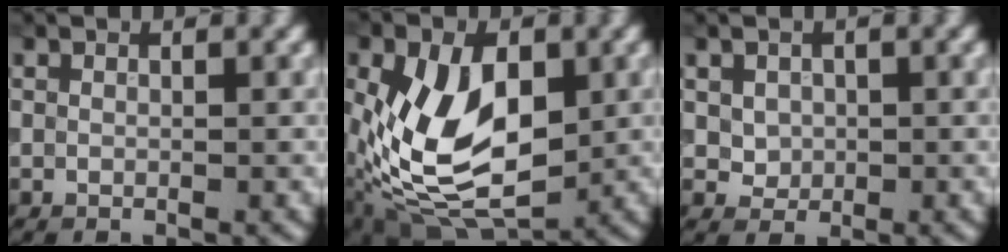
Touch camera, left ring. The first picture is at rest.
{"total": 10.7, "force": [-0.9, 6.5, 8.5], "torque": [-0.175, -0.010, -0.018]}
{"total": 1.9, "force": [0.3, 1.7, 0.8], "torque": [-0.016, -0.003, 0.012]}